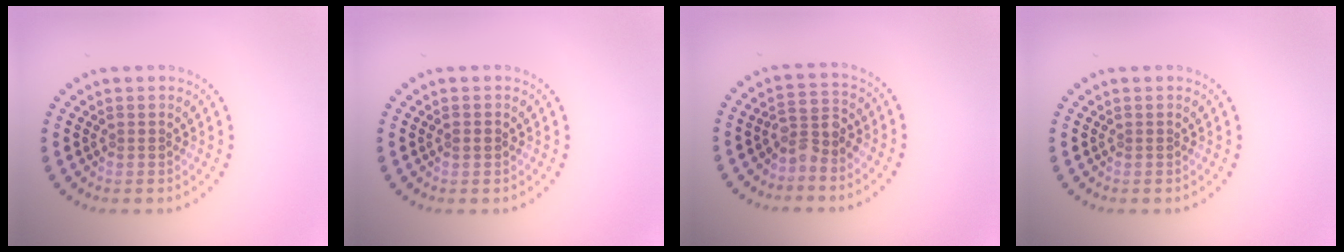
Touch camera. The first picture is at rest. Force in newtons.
{"total": 1.0, "press": 1.0, "slide": 0.1}
{"total": 2.5, "press": 2.2, "slide": 1.3}
{"total": 0.0}